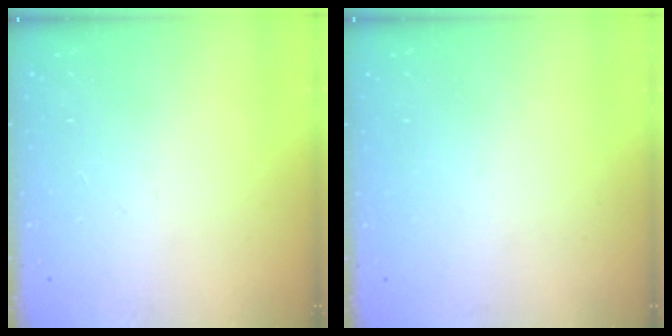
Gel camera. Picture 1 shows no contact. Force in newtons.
{"total": 1.6, "press": 1.6, "slide": 0.2}